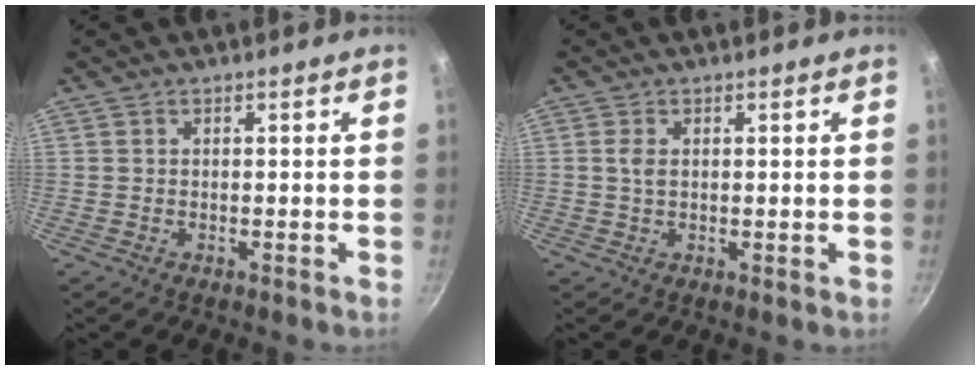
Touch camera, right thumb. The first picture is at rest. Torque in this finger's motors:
{"motor_torque": [0.20, 0.03, 0.23, -0.11, 0.00]}